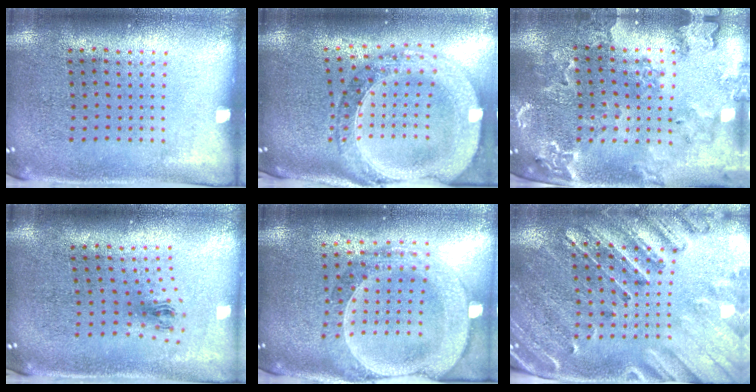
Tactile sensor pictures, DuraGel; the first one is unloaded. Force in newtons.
{"total": 2.7, "press": 2.4, "slide": 1.4}
{"total": 1.9, "press": 1.9, "slide": 0.2}
{"total": 1.0, "press": 0.4, "slide": 0.9}
{"total": 2.6, "press": 2.3, "slide": 1.3}
{"total": 2.9, "press": 2.7, "slide": 1.1}